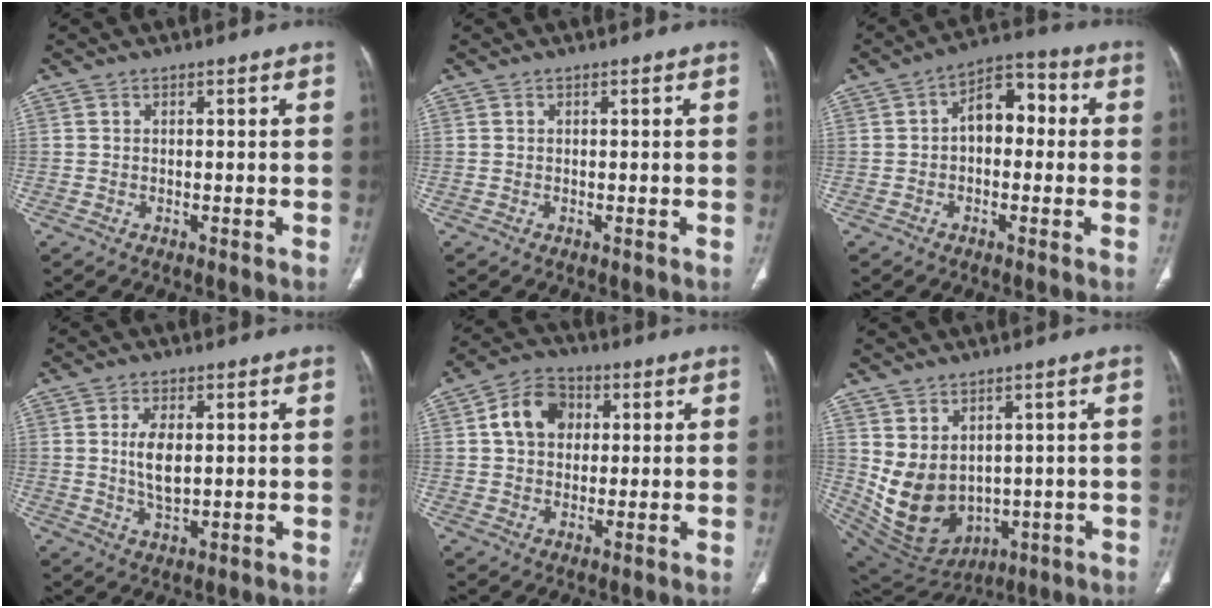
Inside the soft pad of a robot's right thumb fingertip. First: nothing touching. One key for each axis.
{"total": 0.0}
{"total": 8.6, "fx": 0.5, "fy": 5.4, "fz": 6.6, "tx": -0.072, "ty": 0.032, "tz": -0.004}
{"total": 6.1, "fx": 0.8, "fy": 3.1, "fz": 5.2, "tx": -0.094, "ty": -0.009, "tz": 0.017}
{"total": 9.2, "fx": 2.0, "fy": 7.1, "fz": 5.4, "tx": -0.073, "ty": 0.010, "tz": 0.028}
{"total": 12.4, "fx": 0.8, "fy": 9.3, "fz": 8.2, "tx": -0.128, "ty": -0.015, "tz": 0.059}